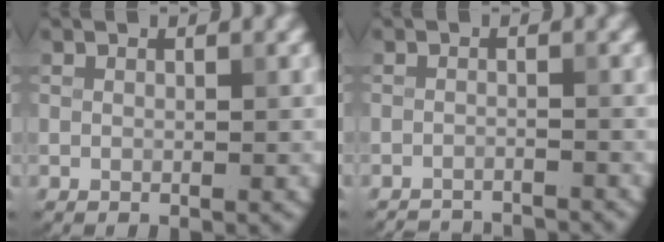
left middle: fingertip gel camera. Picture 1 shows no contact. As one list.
[{"total": 4.1, "force": [-4.1, 0.4, 0.7], "torque": [-0.010, -0.011, -0.063]}]